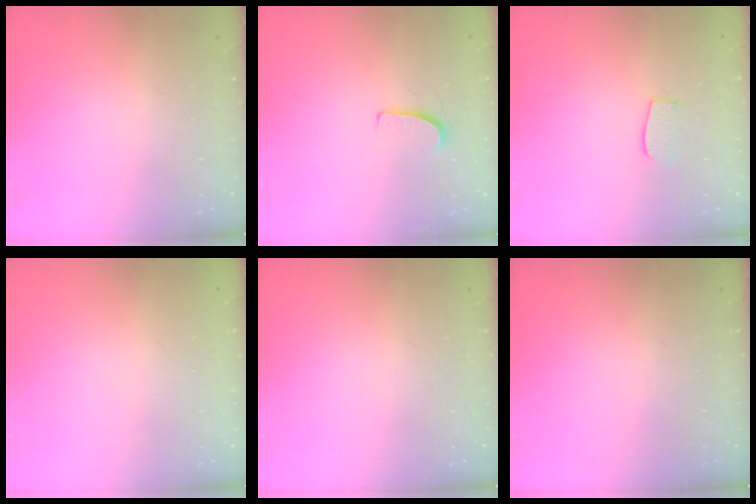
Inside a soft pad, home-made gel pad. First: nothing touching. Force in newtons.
{"total": 5.1, "press": 5.0, "slide": 0.5}
{"total": 5.5, "press": 5.5, "slide": 0.3}
{"total": 0.0}
{"total": 0.0}
{"total": 0.0}